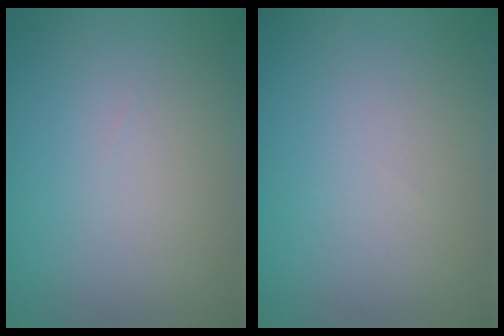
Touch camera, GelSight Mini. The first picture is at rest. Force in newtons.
{"total": 0.0}